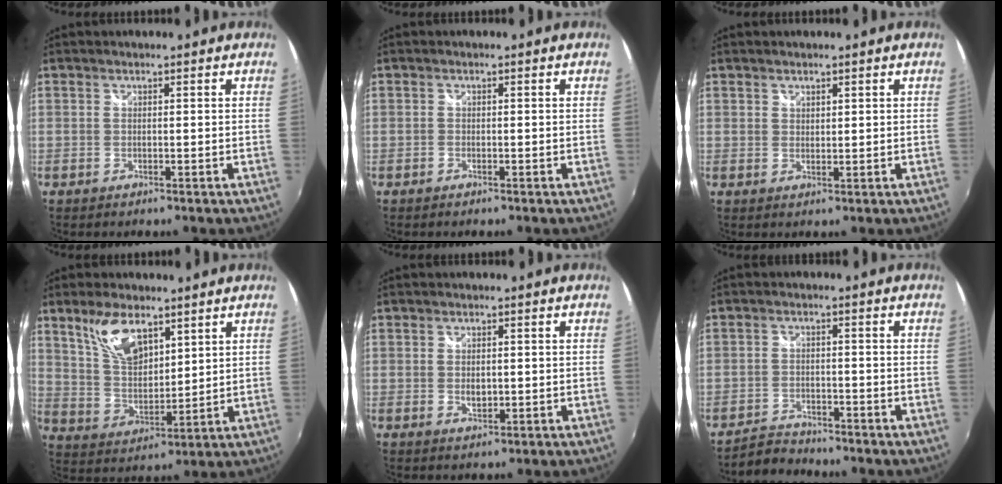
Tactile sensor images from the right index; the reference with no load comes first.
{"total": 0.7, "force": [-0.6, 0.4, 0.1], "torque": [-0.006, -0.002, -0.014]}
{"total": 1.2, "force": [0.9, 0.8, 0.2], "torque": [0.001, 0.001, 0.015]}
{"total": 10.5, "force": [6.4, 4.9, 6.8], "torque": [-0.126, 0.008, 0.131]}
{"total": 2.6, "force": [-0.2, 1.7, 2.0], "torque": [-0.033, -0.001, -0.002]}
{"total": 4.6, "force": [-4.4, 1.4, 0.1], "torque": [-0.022, 0.005, -0.082]}